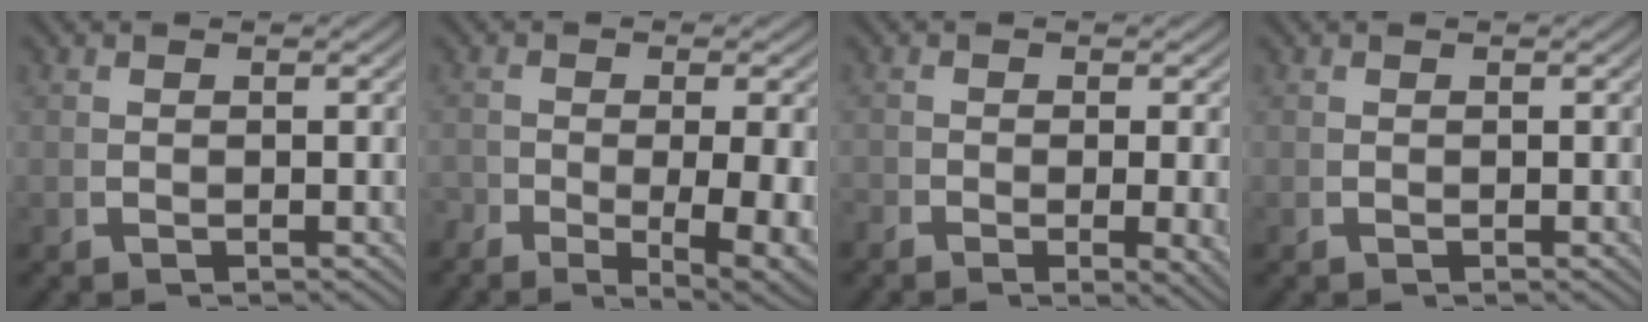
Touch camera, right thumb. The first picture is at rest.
{"total": 6.5, "force": [-2.3, 2.5, 5.5], "torque": [-0.079, -0.022, -0.025]}
{"total": 3.0, "force": [-0.9, 0.6, 2.8], "torque": [-0.037, -0.009, -0.011]}
{"total": 0.0}